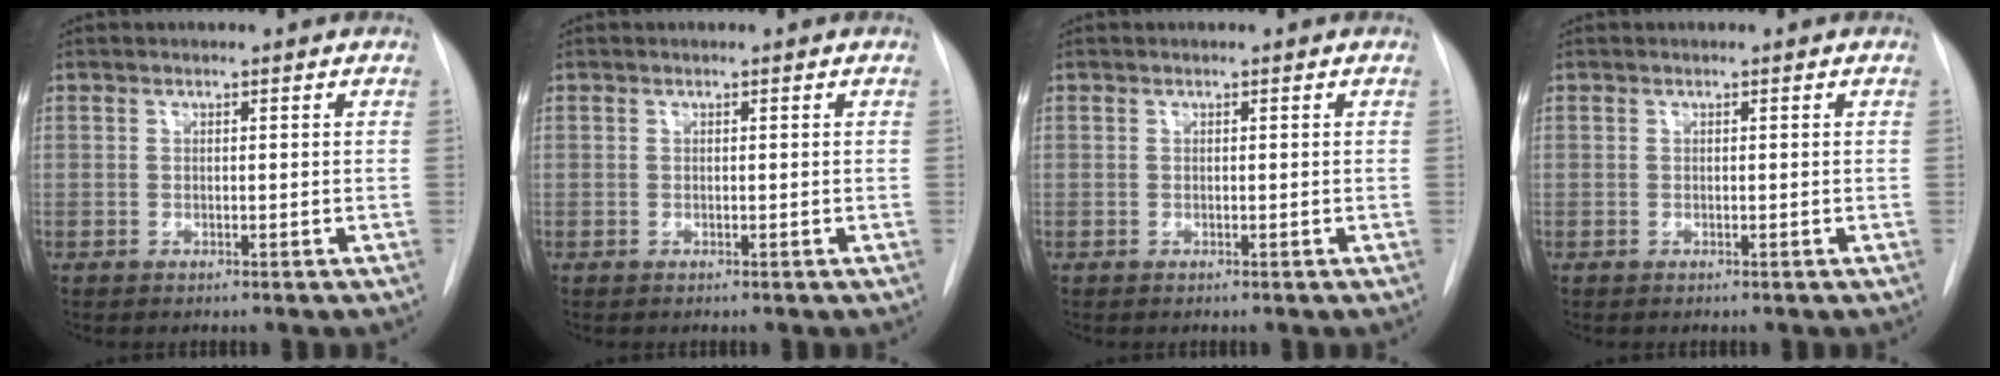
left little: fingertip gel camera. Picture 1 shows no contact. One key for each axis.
{"total": 0.0}
{"total": 0.0}
{"total": 0.0}